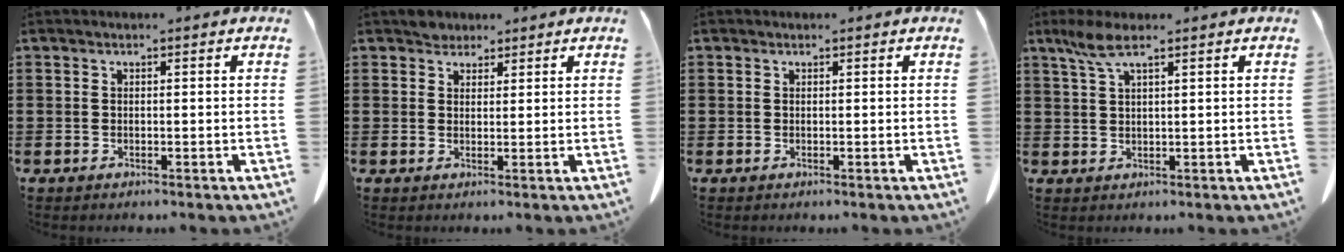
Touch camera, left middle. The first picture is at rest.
{"total": 2.3, "force": [2.0, 1.0, 0.2], "torque": [-0.001, 0.000, 0.039]}
{"total": 0.0}
{"total": 4.3, "force": [2.5, 1.0, 3.4], "torque": [-0.080, 0.000, 0.043]}